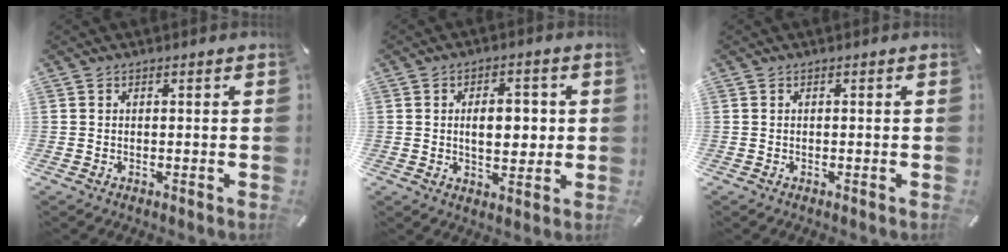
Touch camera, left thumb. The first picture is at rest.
{"total": 8.2, "force": [0.6, 5.0, 6.5], "torque": [-0.087, 0.001, 0.003]}
{"total": 0.0}